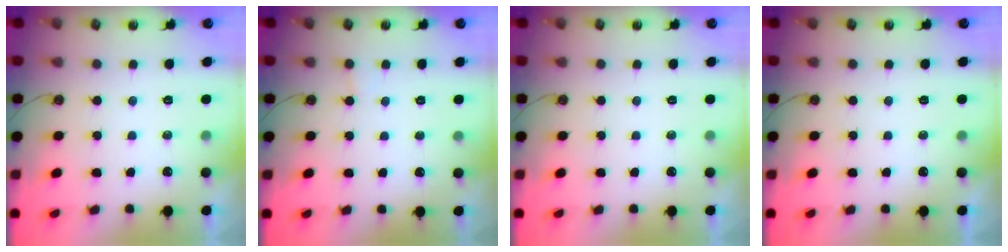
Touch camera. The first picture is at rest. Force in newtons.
{"total": 2.9, "press": 2.9, "slide": 0.2}
{"total": 0.0}
{"total": 0.0}